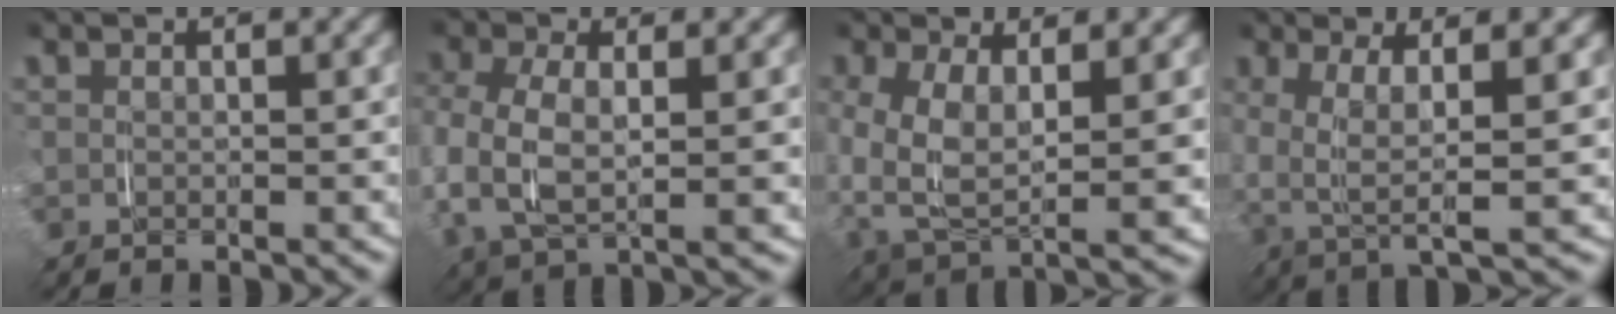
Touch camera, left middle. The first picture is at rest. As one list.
[{"total": 2.0, "force": [-0.1, 1.3, 1.6], "torque": [-0.047, -0.008, -0.002]}, {"total": 2.6, "force": [0.7, 1.3, 2.2], "torque": [-0.050, -0.020, 0.014]}, {"total": 2.8, "force": [1.5, 0.2, 2.4], "torque": [-0.036, 0.006, 0.022]}]